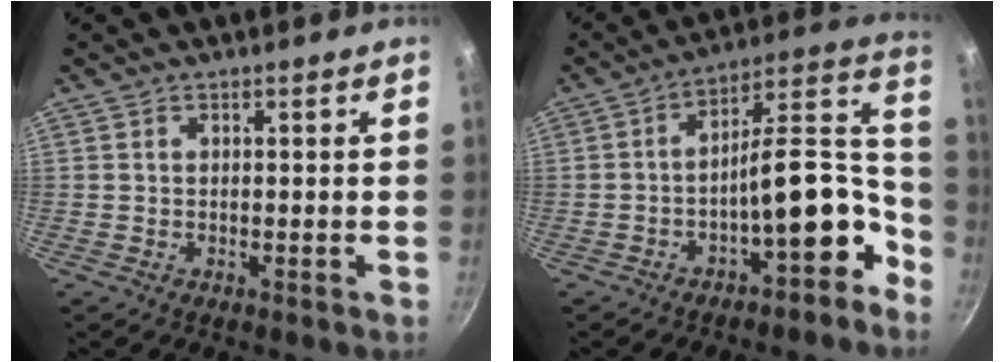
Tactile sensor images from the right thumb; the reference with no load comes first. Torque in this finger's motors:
{"motor_torque": [2.73, 2.28, 2.73, -0.01, 0.31]}